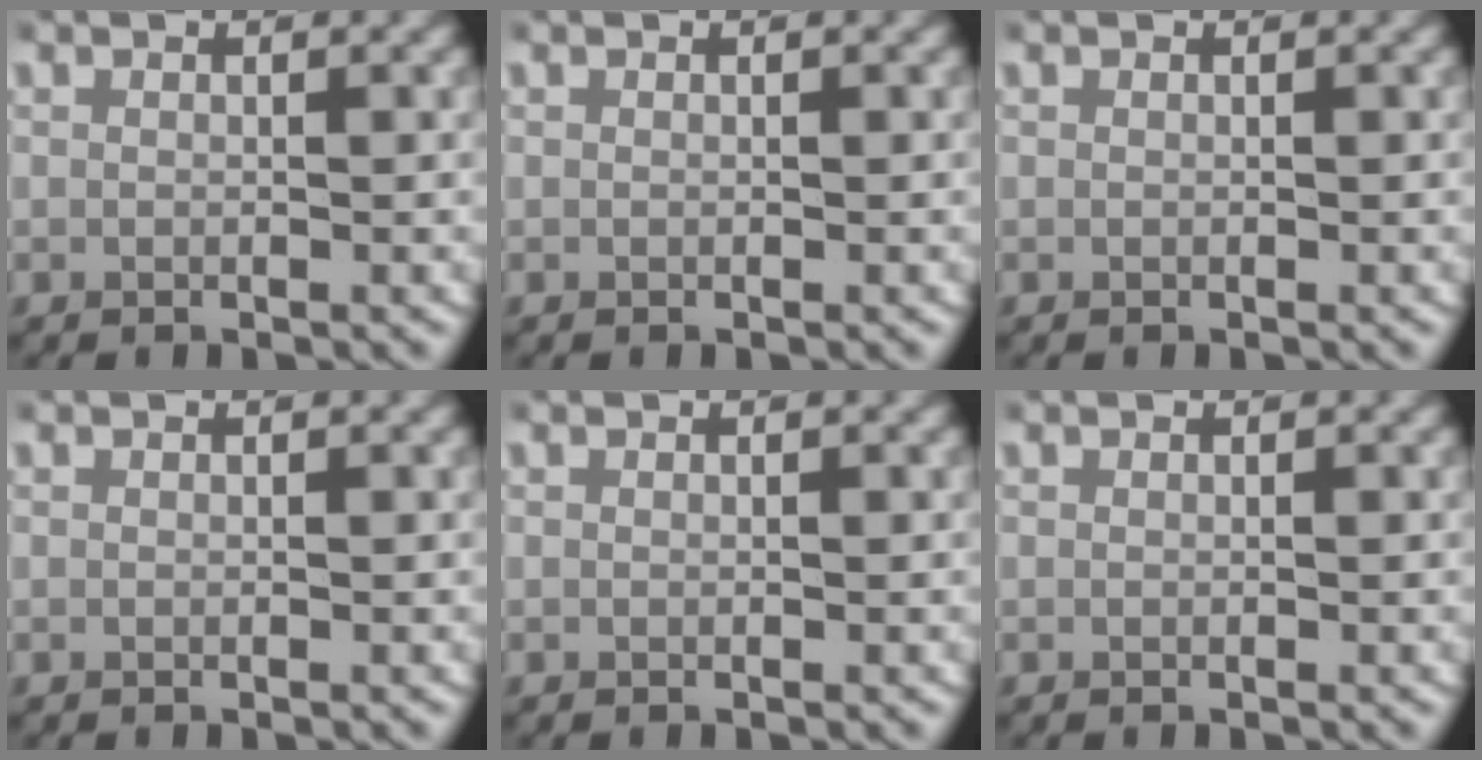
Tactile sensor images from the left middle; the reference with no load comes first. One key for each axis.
{"total": 0.0}
{"total": 0.0}
{"total": 0.0}
{"total": 0.0}
{"total": 0.0}